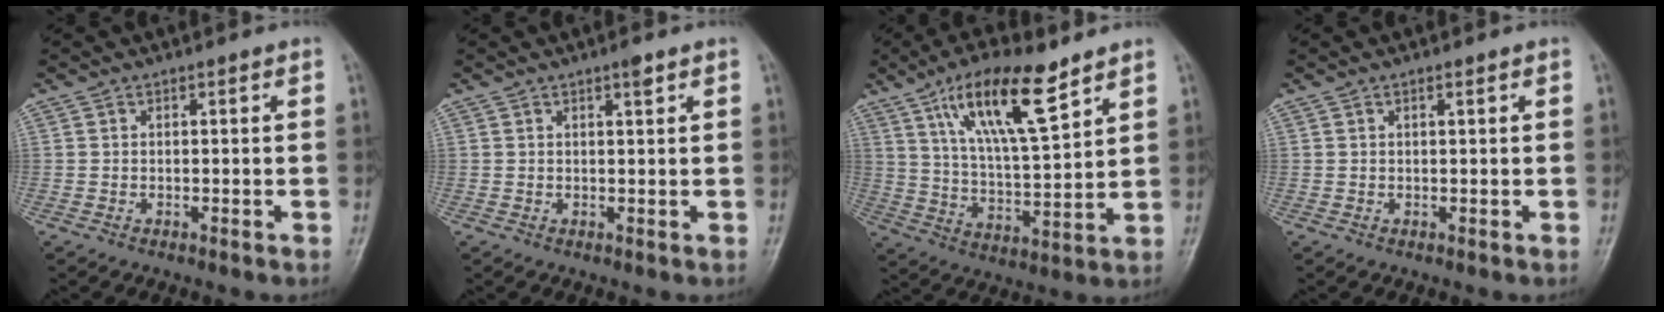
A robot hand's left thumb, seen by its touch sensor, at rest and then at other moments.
{"total": 1.4, "force": [0.9, 0.2, 1.1], "torque": [-0.016, -0.004, 0.014]}
{"total": 15.9, "force": [9.2, 4.5, 12.1], "torque": [-0.197, -0.038, 0.171]}
{"total": 0.6, "force": [0.3, 0.1, 0.5], "torque": [-0.009, 0.000, 0.005]}